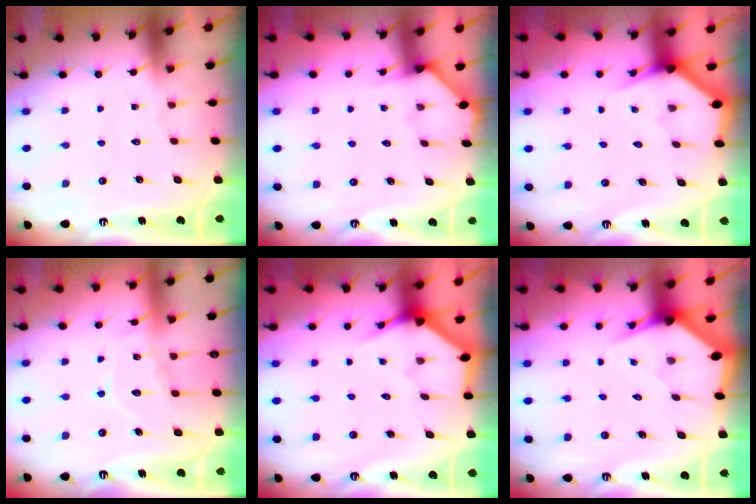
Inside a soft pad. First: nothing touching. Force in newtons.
{"total": 1.7, "press": 1.6, "slide": 0.2}
{"total": 3.1, "press": 3.1, "slide": 0.1}
{"total": 10.3, "press": 10.3, "slide": 0.6}
{"total": 3.4, "press": 3.4, "slide": 0.2}
{"total": 3.6, "press": 3.6, "slide": 0.2}